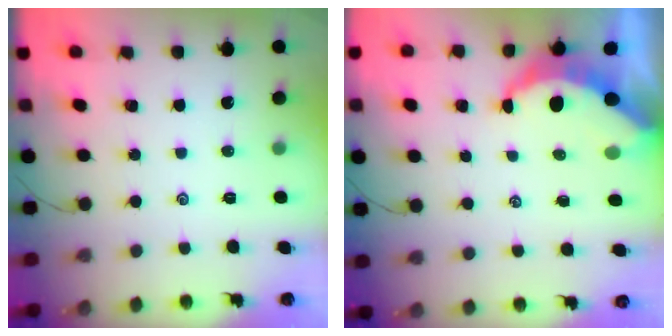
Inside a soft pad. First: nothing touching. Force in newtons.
{"total": 6.6, "press": 6.5, "slide": 0.9}